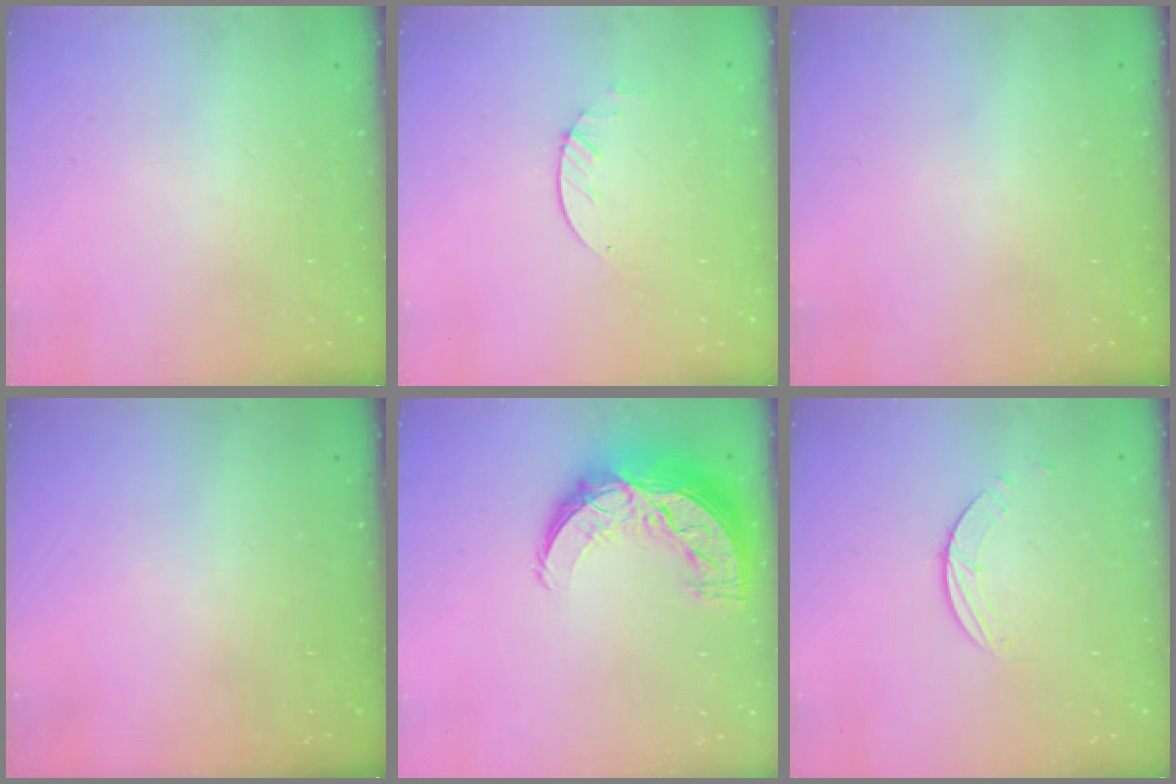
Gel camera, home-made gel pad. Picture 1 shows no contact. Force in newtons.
{"total": 1.9, "press": 1.9, "slide": 0.3}
{"total": 0.0}
{"total": 0.0}
{"total": 14.7, "press": 14.7, "slide": 1.0}
{"total": 2.0, "press": 2.0, "slide": 0.2}